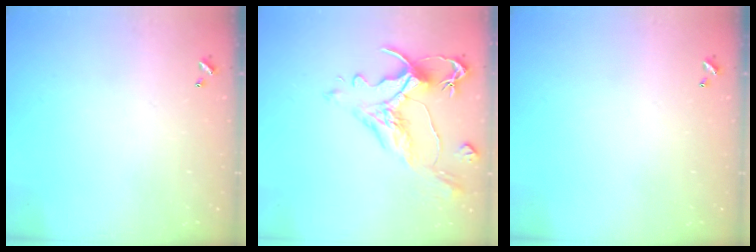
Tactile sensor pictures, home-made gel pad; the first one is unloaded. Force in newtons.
{"total": 1.5, "press": 0.3, "slide": 1.5}
{"total": 0.0}